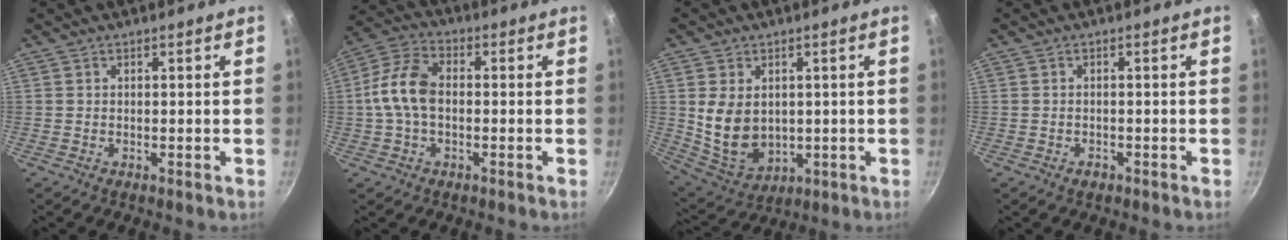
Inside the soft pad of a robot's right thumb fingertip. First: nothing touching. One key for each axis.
{"total": 10.1, "fx": -0.3, "fy": 6.1, "fz": 8.0, "tx": -0.154, "ty": 0.035, "tz": -0.020}
{"total": 11.0, "fx": 1.1, "fy": 8.0, "fz": 7.4, "tx": -0.121, "ty": -0.018, "tz": 0.047}
{"total": 1.4, "fx": -0.8, "fy": 0.8, "fz": 0.7, "tx": -0.013, "ty": 0.004, "tz": -0.012}